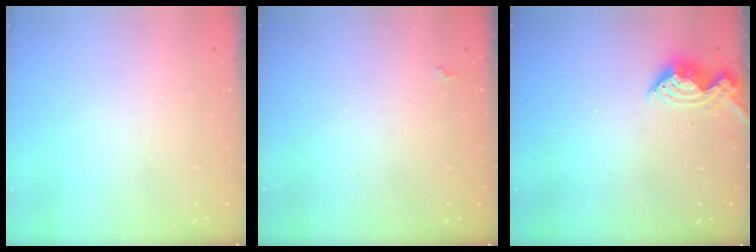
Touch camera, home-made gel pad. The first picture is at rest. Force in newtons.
{"total": 1.9, "press": 1.9, "slide": 0.3}
{"total": 10.0, "press": 10.0, "slide": 1.0}